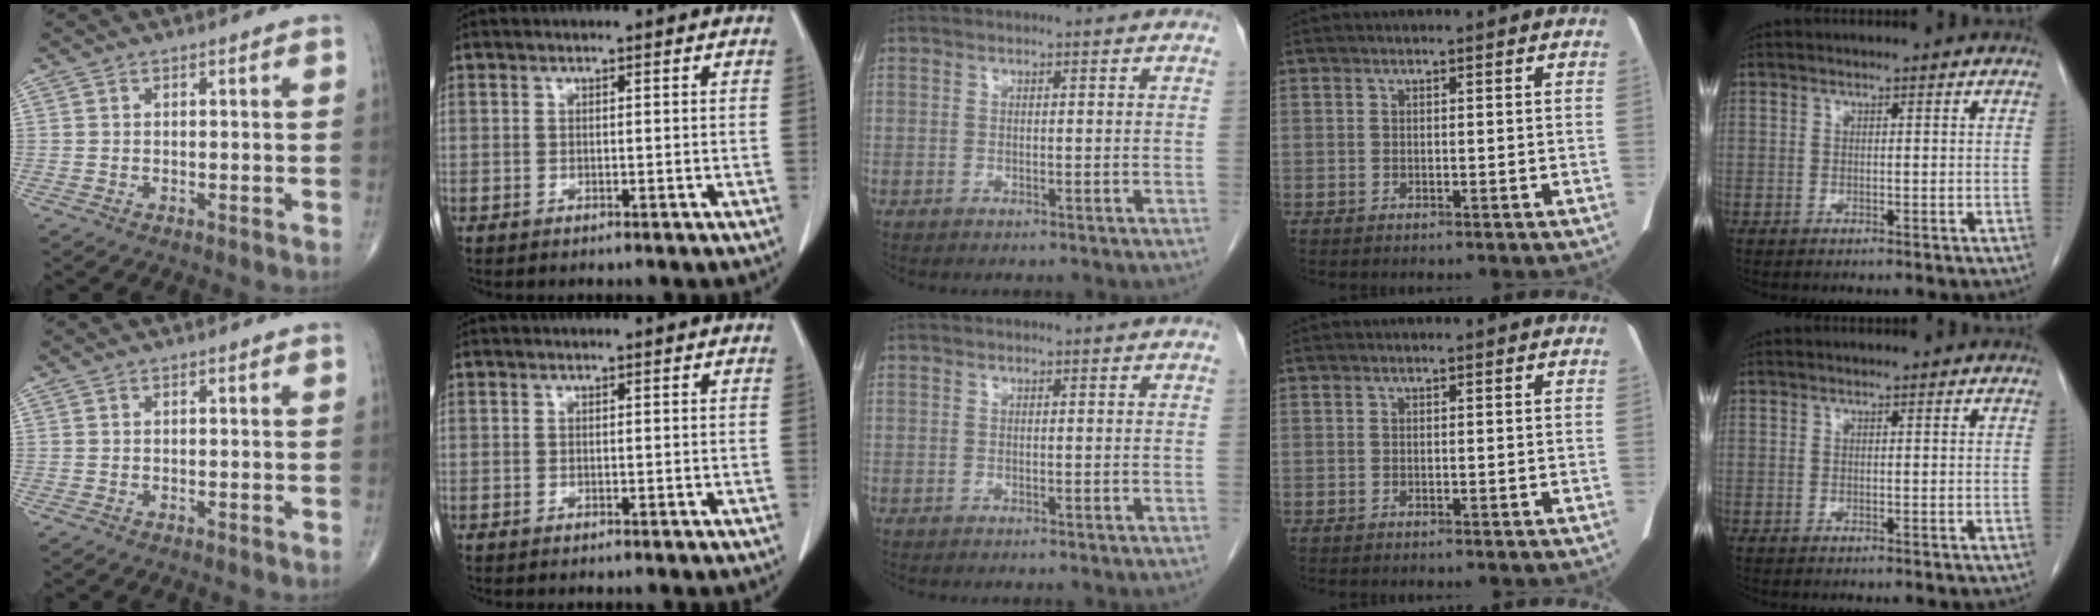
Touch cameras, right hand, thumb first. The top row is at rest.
{}